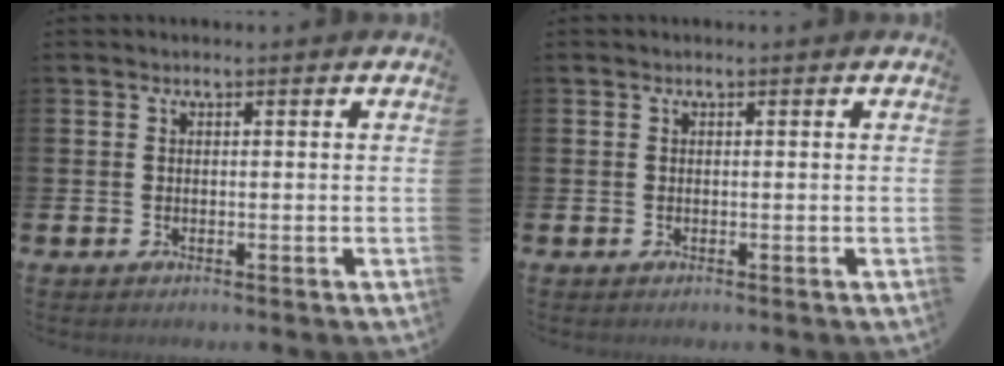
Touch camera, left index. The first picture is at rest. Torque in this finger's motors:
{"motor_torque": [-0.05, -0.01, -0.01, 0.00]}